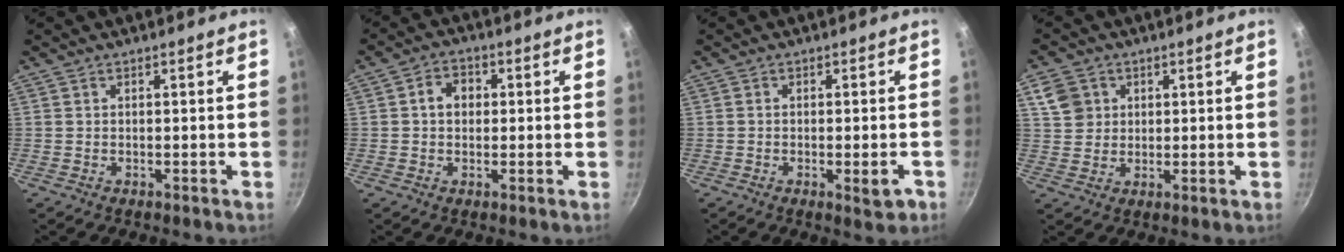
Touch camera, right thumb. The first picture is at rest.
{"total": 4.7, "force": [0.6, 3.8, 2.8], "torque": [-0.022, 0.010, 0.004]}
{"total": 4.0, "force": [-1.5, 1.2, 3.5], "torque": [-0.042, 0.005, -0.018]}
{"total": 6.1, "force": [2.3, 5.3, 2.1], "torque": [-0.011, 0.003, 0.045]}